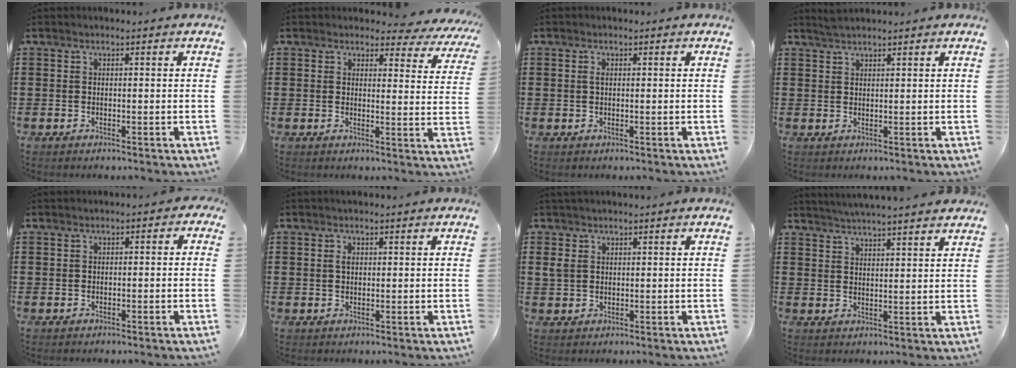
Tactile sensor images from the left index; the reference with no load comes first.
{"total": 3.6, "force": [3.2, 1.0, 1.1], "torque": [-0.020, -0.018, 0.053]}
{"total": 1.0, "force": [0.2, 0.4, 0.8], "torque": [-0.019, 0.003, 0.004]}
{"total": 1.7, "force": [1.6, 0.0, 0.5], "torque": [-0.012, 0.000, 0.031]}
{"total": 1.0, "force": [-0.8, 0.5, 0.3], "torque": [-0.012, 0.004, -0.018]}
{"total": 1.2, "force": [0.4, 0.6, 0.9], "torque": [-0.020, 0.006, 0.007]}
{"total": 1.7, "force": [0.7, 1.2, 1.0], "torque": [-0.032, 0.002, 0.012]}
{"total": 3.5, "force": [3.4, -0.6, 0.5], "torque": [-0.021, -0.013, 0.060]}